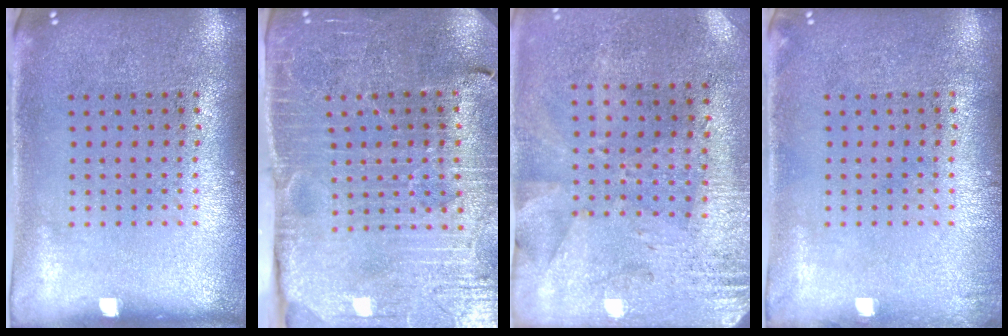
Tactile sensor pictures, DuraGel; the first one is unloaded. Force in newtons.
{"total": 3.8, "press": 3.7, "slide": 0.4}
{"total": 2.8, "press": 2.2, "slide": 1.6}
{"total": 0.6, "press": 0.6, "slide": 0.1}